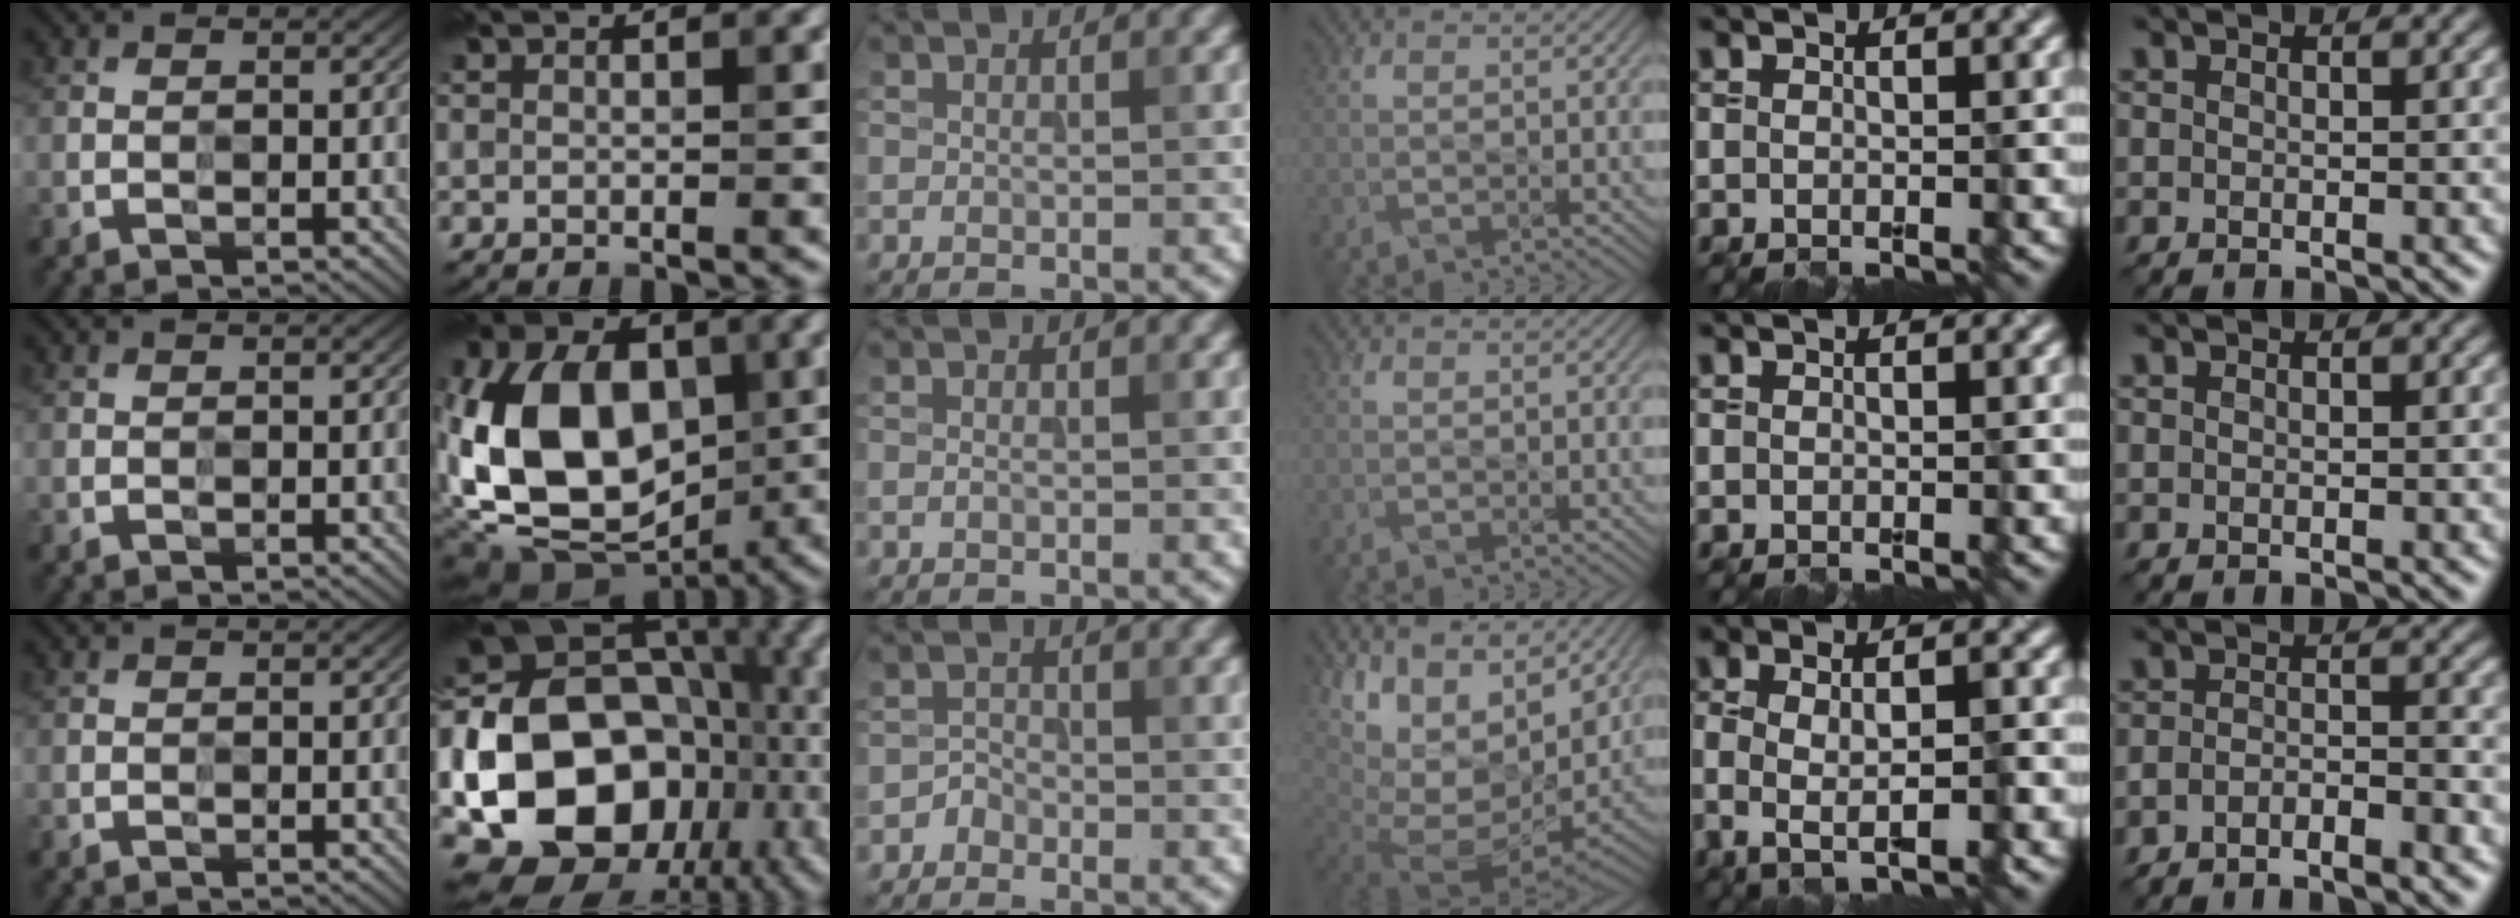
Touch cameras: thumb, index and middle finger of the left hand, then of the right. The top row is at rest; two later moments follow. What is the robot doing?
{"motion": "wipe", "object": "paper plate"}